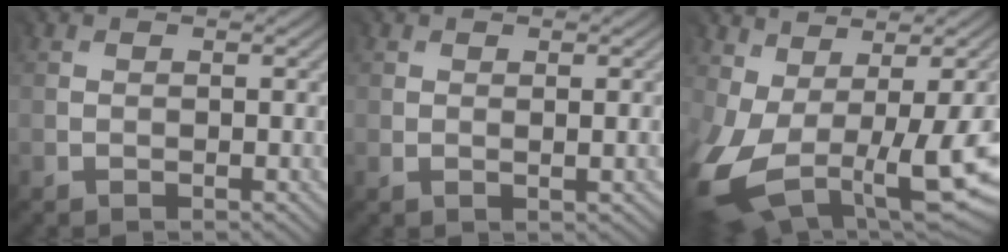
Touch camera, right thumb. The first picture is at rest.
{"total": 0.6, "force": [0.5, -0.4, 0.1], "torque": [-0.010, 0.001, 0.009]}
{"total": 12.5, "force": [-3.0, 6.3, 10.4], "torque": [-0.247, -0.053, -0.025]}